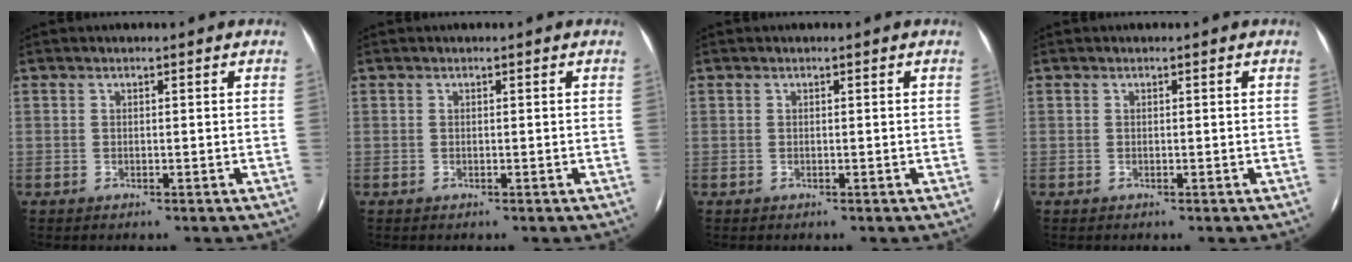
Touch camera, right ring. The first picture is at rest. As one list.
[{"total": 0.0}, {"total": 0.0}, {"total": 0.0}]